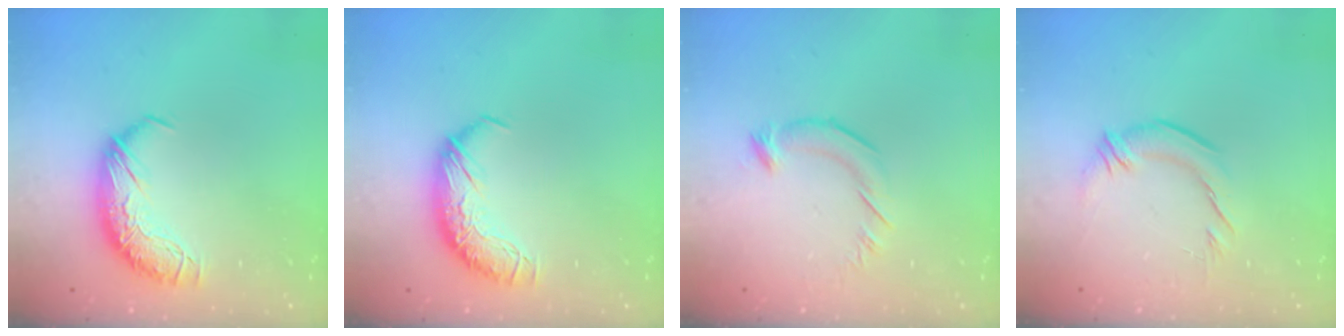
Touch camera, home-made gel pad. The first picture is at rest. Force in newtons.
{"total": 0.0}
{"total": 4.0, "press": 3.9, "slide": 0.2}
{"total": 1.9, "press": 1.0, "slide": 1.7}